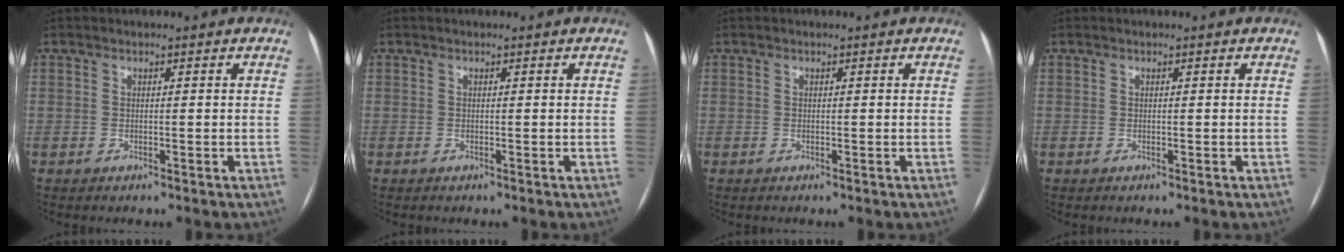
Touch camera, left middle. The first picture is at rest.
{"total": 0.0}
{"total": 0.0}
{"total": 0.0}